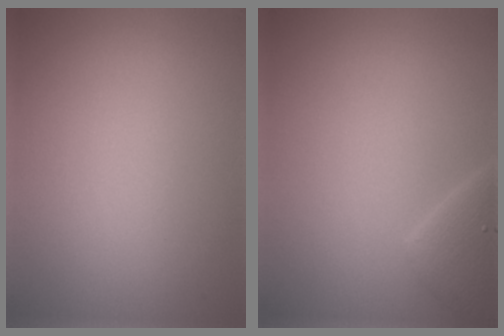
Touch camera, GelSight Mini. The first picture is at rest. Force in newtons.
{"total": 2.2, "press": 2.2, "slide": 0.3}